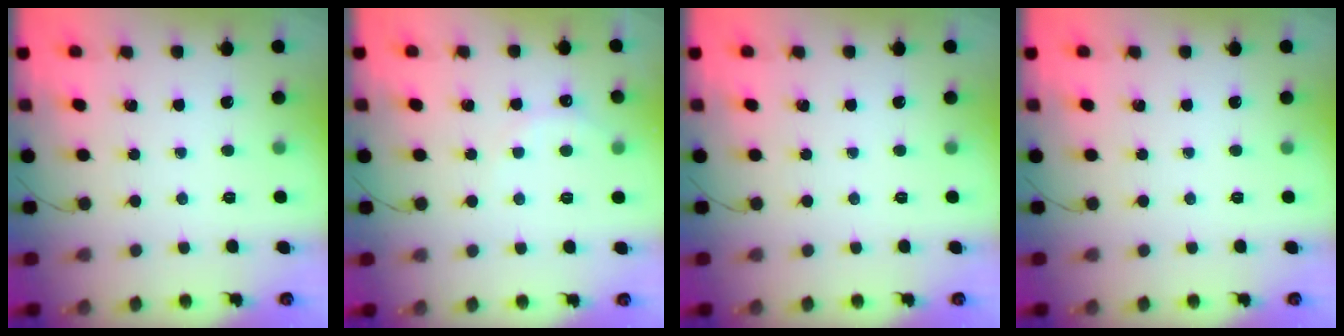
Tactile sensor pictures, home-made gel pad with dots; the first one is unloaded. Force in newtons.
{"total": 6.1, "press": 5.9, "slide": 1.3}
{"total": 0.0}
{"total": 0.0}